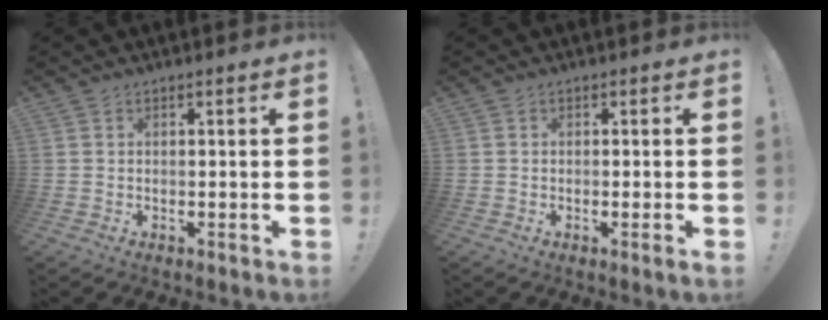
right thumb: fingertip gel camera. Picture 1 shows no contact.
{"total": 1.5, "force": [-0.5, -0.4, 1.3], "torque": [-0.026, -0.001, -0.008]}